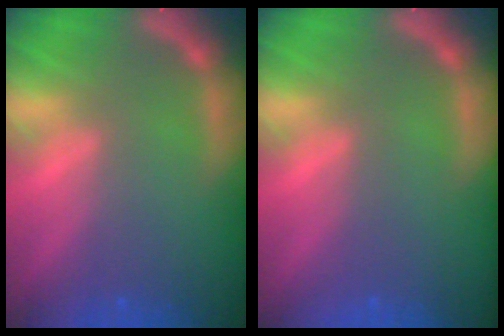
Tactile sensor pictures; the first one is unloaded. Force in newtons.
{"total": 0.0}